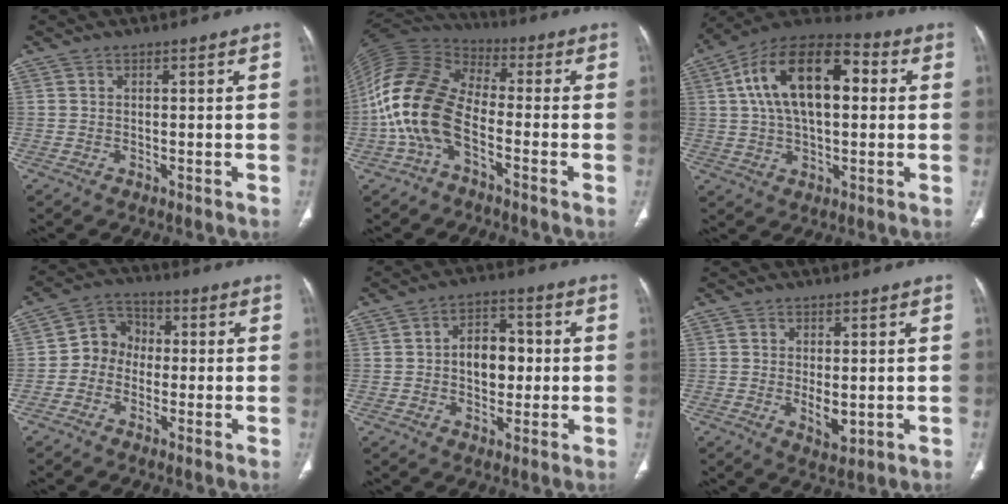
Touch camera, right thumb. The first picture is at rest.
{"total": 15.5, "force": [-4.3, 8.7, 12.1], "torque": [-0.258, 0.049, -0.094]}
{"total": 19.4, "force": [3.7, 10.3, 16.0], "torque": [-0.260, 0.027, 0.051]}
{"total": 6.5, "force": [-1.2, 5.7, 2.8], "torque": [-0.023, 0.028, -0.040]}
{"total": 8.3, "force": [0.1, 5.7, 6.1], "torque": [-0.060, 0.017, -0.004]}
{"total": 3.8, "force": [-0.3, 1.9, 3.3], "torque": [-0.047, -0.010, 0.001]}